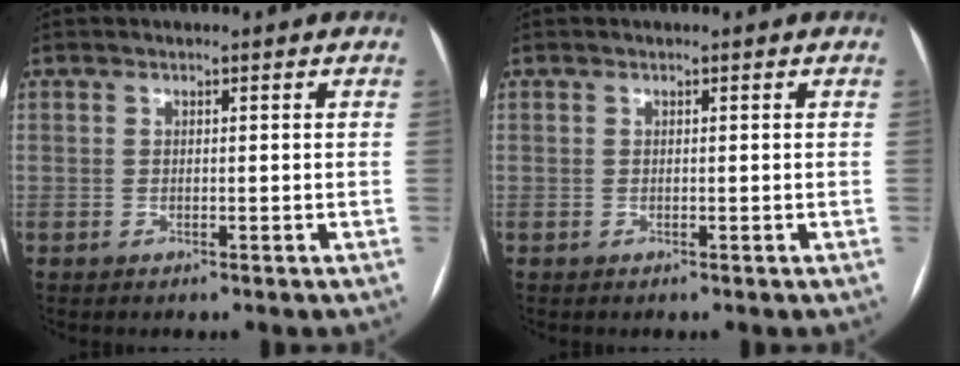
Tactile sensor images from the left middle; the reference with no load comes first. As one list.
[{"total": 0.0}]